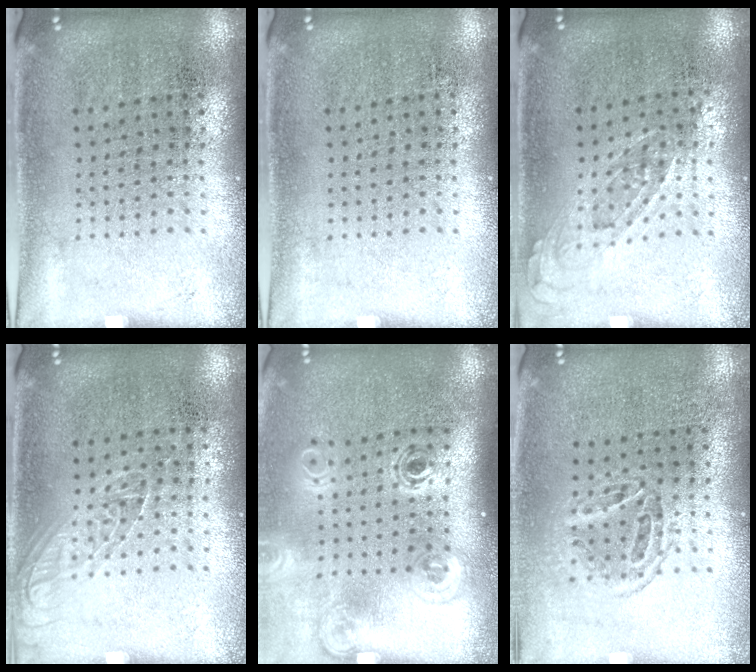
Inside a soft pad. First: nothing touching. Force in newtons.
{"total": 0.0}
{"total": 0.7, "press": 0.7, "slide": 0.3}
{"total": 1.2, "press": 1.1, "slide": 0.5}
{"total": 1.8, "press": 1.2, "slide": 1.4}
{"total": 1.2, "press": 1.0, "slide": 0.6}